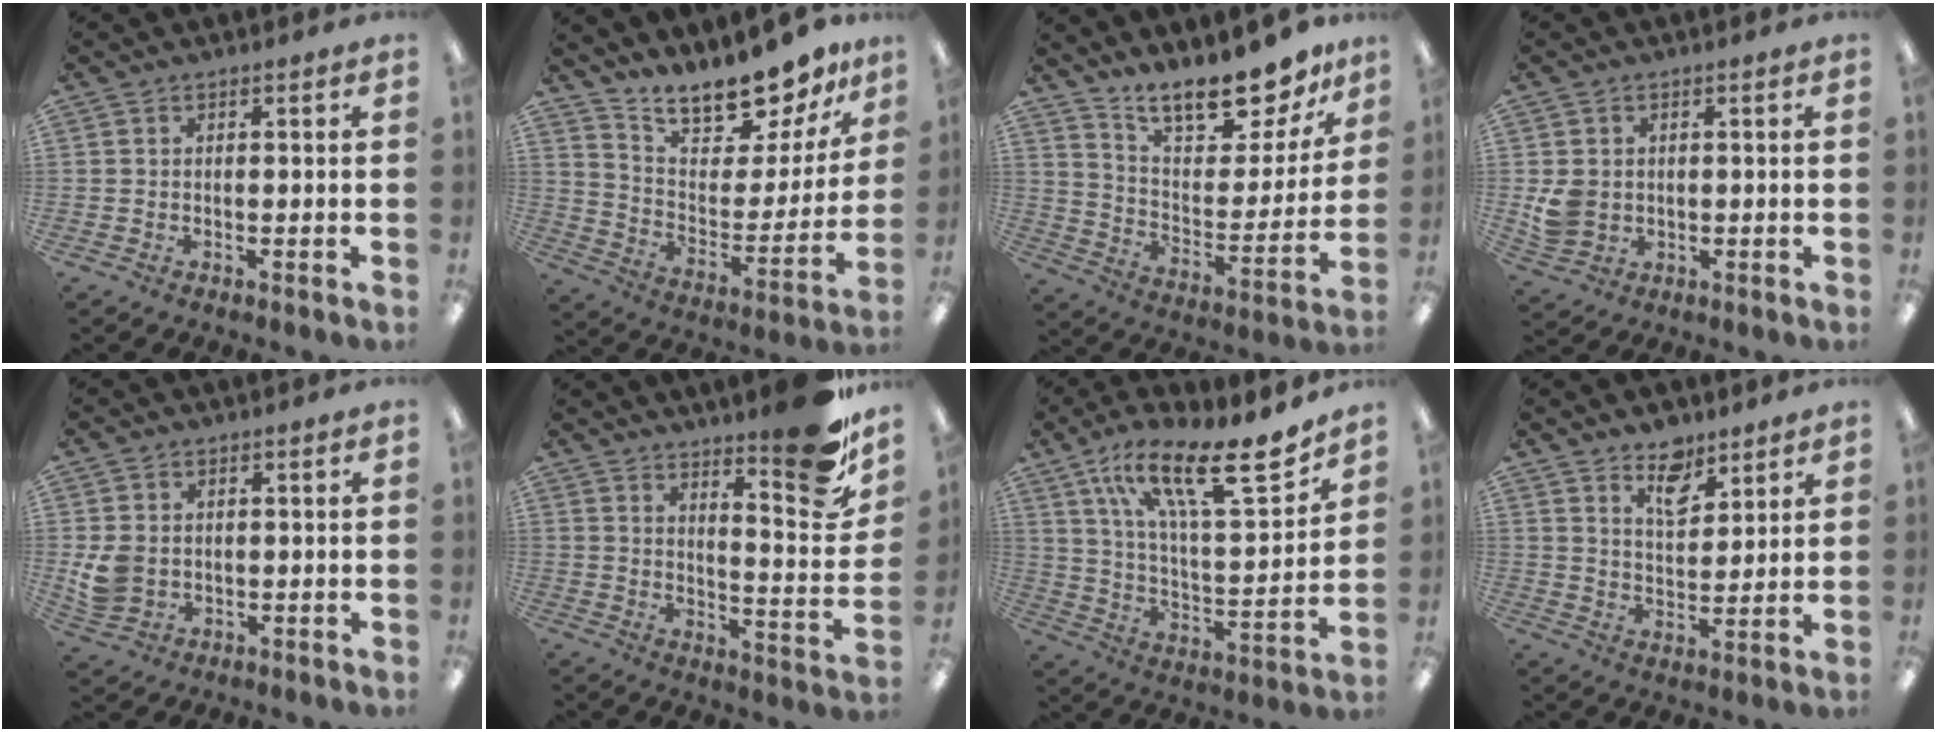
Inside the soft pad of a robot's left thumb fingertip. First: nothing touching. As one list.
[{"total": 17.5, "force": [15.8, 4.9, 5.7], "torque": [-0.096, -0.127, 0.275]}, {"total": 17.8, "force": [15.4, 5.3, 7.2], "torque": [-0.120, -0.114, 0.268]}, {"total": 4.9, "force": [0.4, 4.4, 2.2], "torque": [-0.033, 0.002, 0.010]}, {"total": 5.6, "force": [0.3, 4.8, 3.0], "torque": [-0.061, 0.004, 0.008]}, {"total": 15.4, "force": [11.6, 3.7, 9.4], "torque": [-0.115, -0.097, 0.188]}, {"total": 22.4, "force": [14.5, 6.7, 15.8], "torque": [-0.259, -0.079, 0.237]}, {"total": 8.2, "force": [6.4, 4.0, 3.3], "torque": [-0.035, -0.036, 0.111]}]